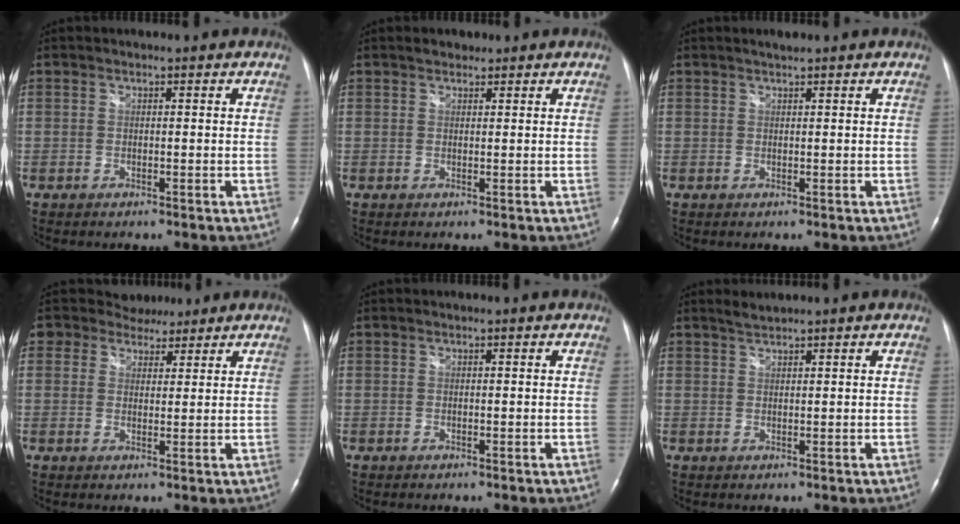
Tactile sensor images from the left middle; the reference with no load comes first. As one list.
[{"total": 1.3, "force": [1.1, 0.7, 0.2], "torque": [-0.007, 0.003, 0.016]}, {"total": 0.8, "force": [0.8, -0.1, 0.3], "torque": [-0.011, 0.000, 0.017]}, {"total": 5.3, "force": [4.4, 2.8, 0.5], "torque": [-0.010, 0.014, 0.067]}, {"total": 0.0}, {"total": 1.3, "force": [1.3, -0.3, 0.1], "torque": [-0.004, 0.002, 0.029]}]